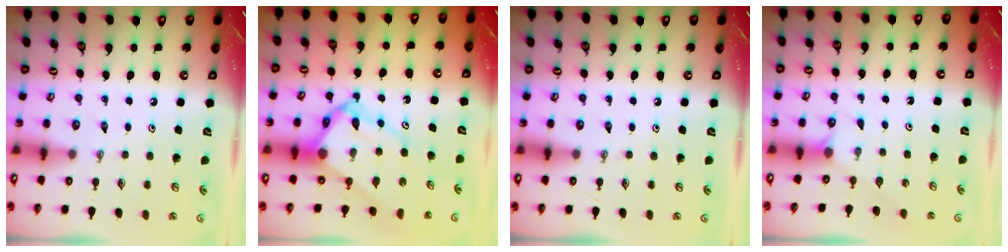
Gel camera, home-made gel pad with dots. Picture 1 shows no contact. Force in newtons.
{"total": 11.3, "press": 11.2, "slide": 1.1}
{"total": 0.0}
{"total": 2.5, "press": 2.4, "slide": 0.4}